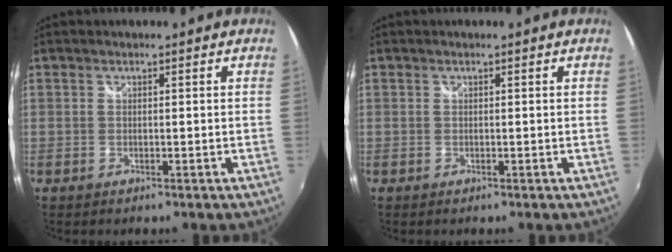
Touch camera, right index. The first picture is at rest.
{"total": 0.0}